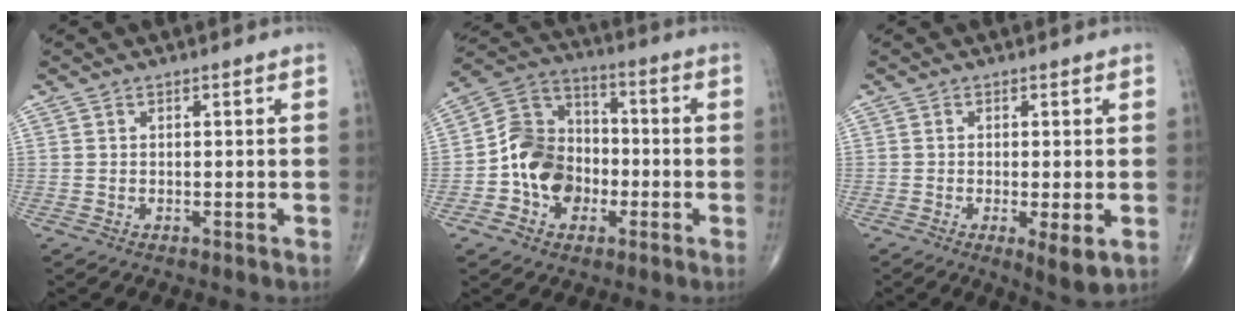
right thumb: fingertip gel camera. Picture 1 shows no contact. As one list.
[{"total": 13.1, "force": [-3.2, 10.5, 7.2], "torque": [-0.093, 0.042, -0.068]}, {"total": 4.8, "force": [-1.2, 1.1, 4.5], "torque": [-0.076, -0.017, -0.021]}]